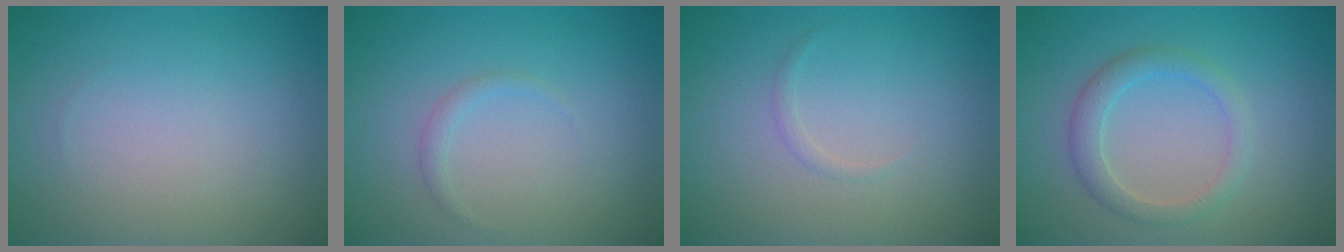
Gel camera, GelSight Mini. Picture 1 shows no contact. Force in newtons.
{"total": 0.8, "press": 0.8, "slide": 0.1}
{"total": 0.5, "press": 0.5, "slide": 0.0}
{"total": 2.4, "press": 2.4, "slide": 0.1}